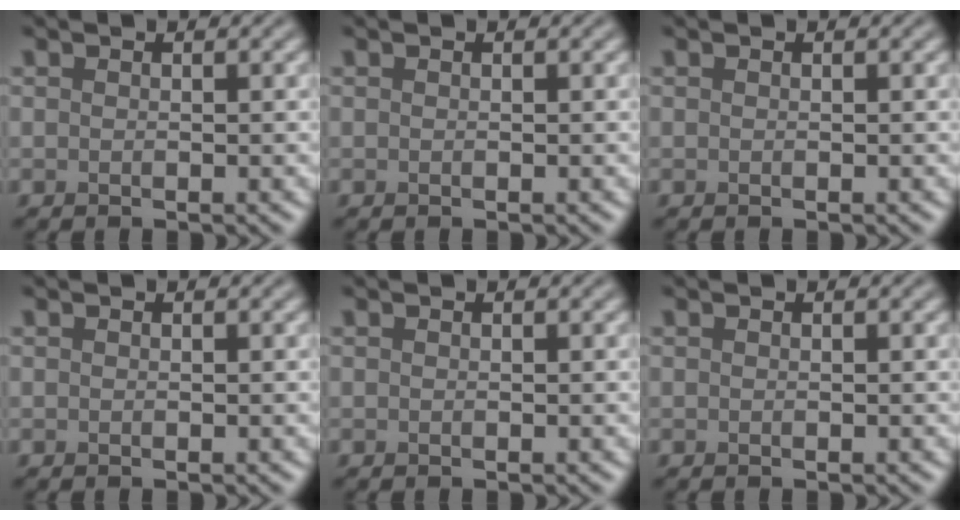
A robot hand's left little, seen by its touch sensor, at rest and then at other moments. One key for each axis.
{"total": 0.0}
{"total": 0.0}
{"total": 0.0}
{"total": 0.0}
{"total": 0.0}